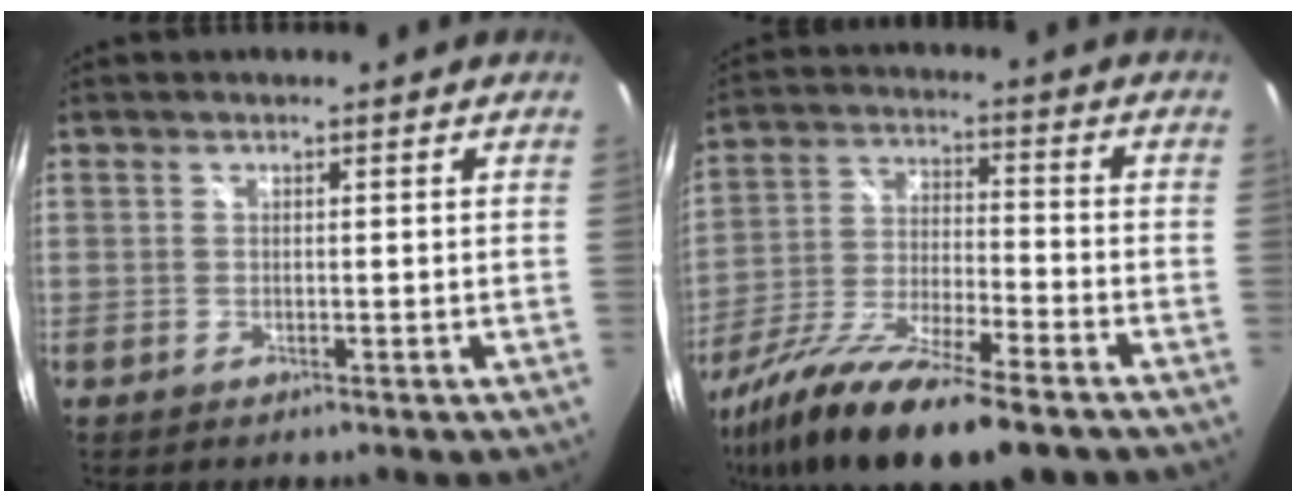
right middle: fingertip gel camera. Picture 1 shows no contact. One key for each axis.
{"total": 20.1, "fx": -14.4, "fy": 4.3, "fz": 13.3, "tx": -0.261, "ty": -0.053, "tz": -0.257}